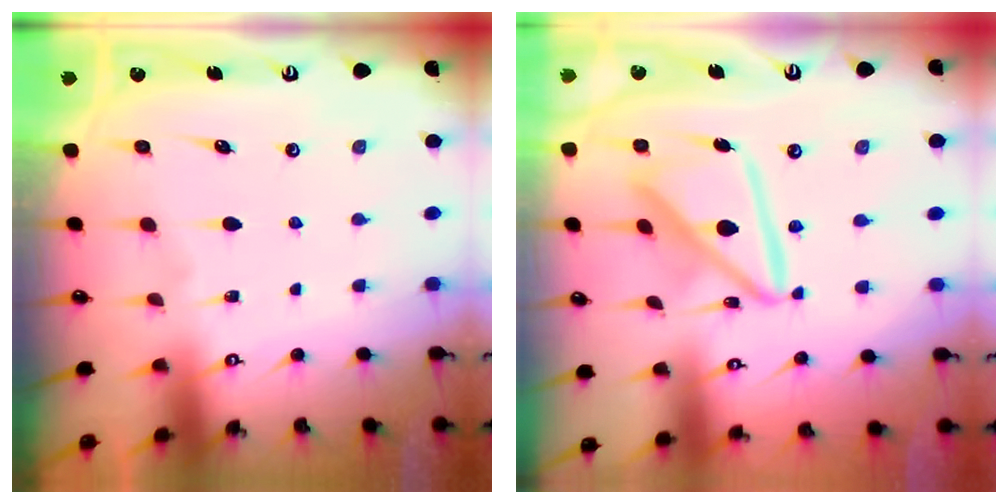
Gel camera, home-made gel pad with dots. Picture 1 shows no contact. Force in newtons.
{"total": 15.5, "press": 15.4, "slide": 1.6}